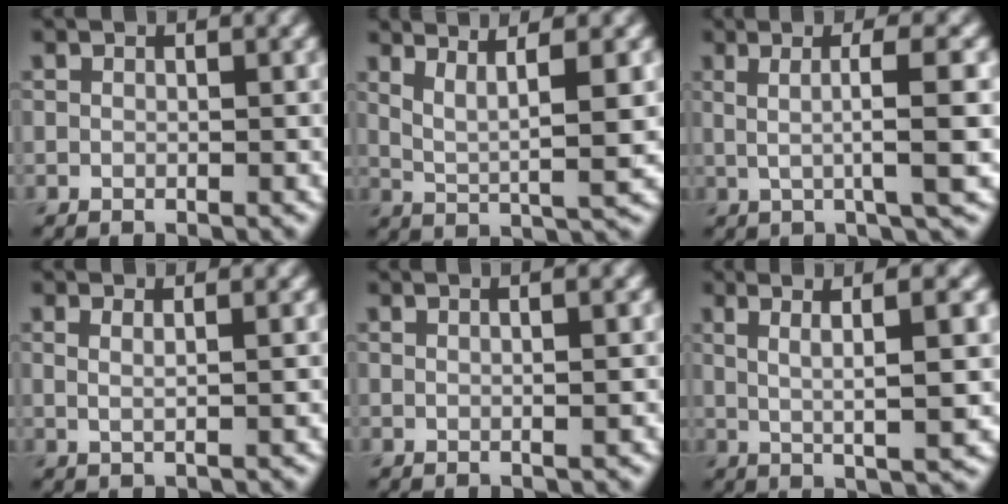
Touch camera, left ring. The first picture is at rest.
{"total": 4.2, "force": [1.9, 0.8, 3.7], "torque": [-0.064, -0.006, 0.040]}
{"total": 5.1, "force": [0.5, 0.8, 5.0], "torque": [-0.078, 0.008, 0.007]}
{"total": 2.0, "force": [0.8, 0.8, 1.7], "torque": [-0.022, 0.001, -0.002]}
{"total": 3.0, "force": [0.9, 1.2, 2.6], "torque": [-0.013, 0.005, -0.011]}
{"total": 6.8, "force": [1.7, 1.3, 6.5], "torque": [-0.095, 0.009, 0.030]}